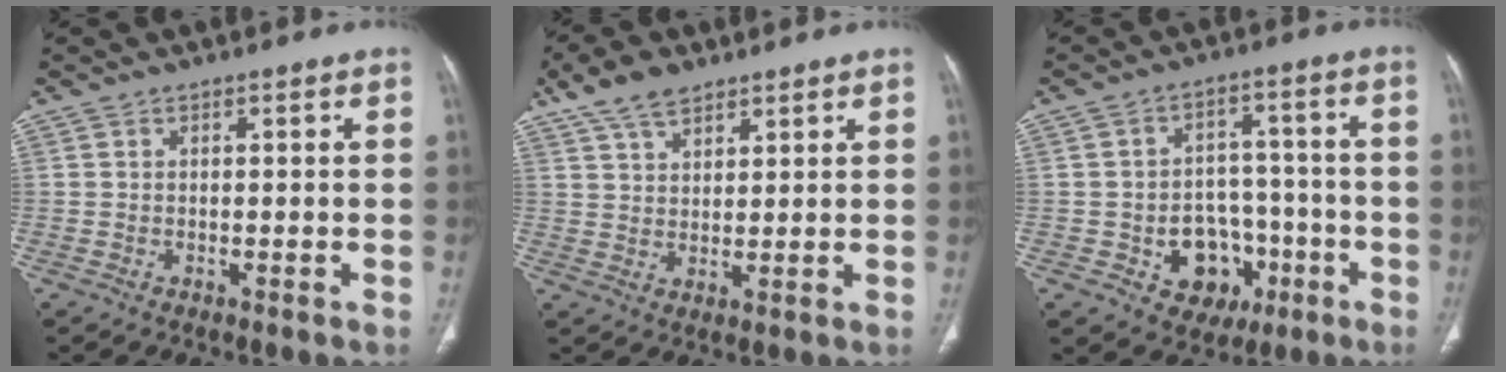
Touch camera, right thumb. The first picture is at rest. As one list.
[{"total": 7.5, "force": [5.2, 3.8, 3.9], "torque": [-0.060, -0.013, 0.099]}, {"total": 11.1, "force": [-4.1, 8.7, 5.5], "torque": [-0.033, 0.038, -0.049]}]